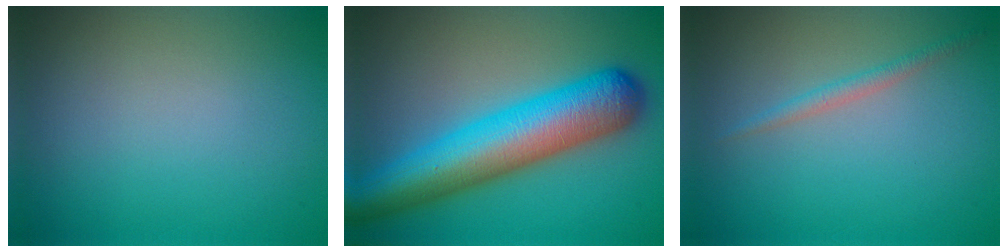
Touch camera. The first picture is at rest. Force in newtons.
{"total": 10.4, "press": 10.4, "slide": 0.2}
{"total": 1.3, "press": 1.3, "slide": 0.0}